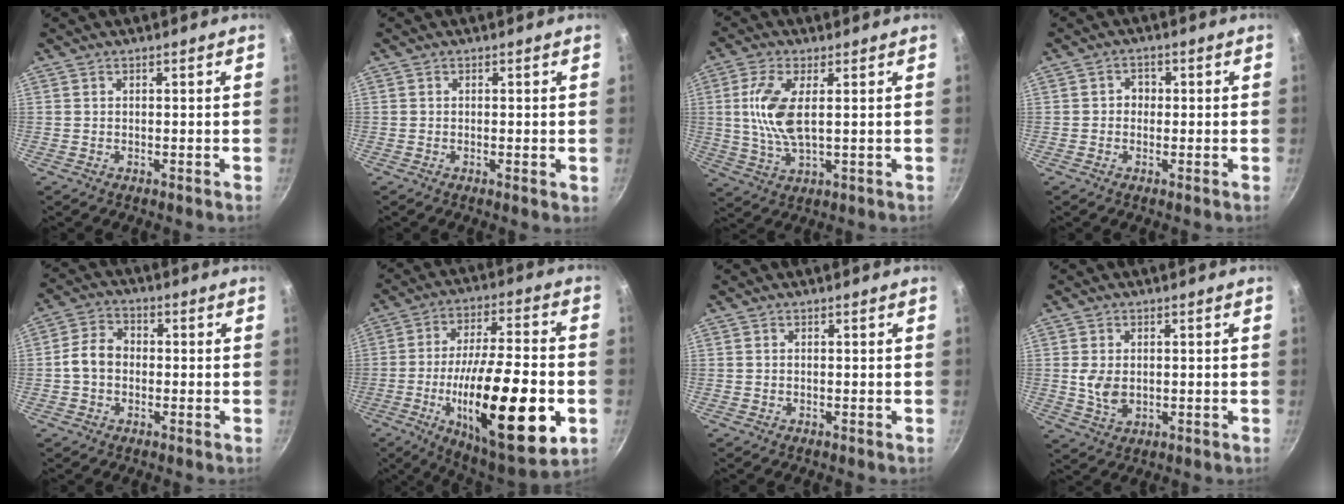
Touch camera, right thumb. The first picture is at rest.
{"total": 1.3, "force": [-0.1, 0.3, 1.2], "torque": [-0.020, -0.005, -0.002]}
{"total": 9.5, "force": [1.4, 3.7, 8.6], "torque": [-0.199, -0.006, 0.030]}
{"total": 2.3, "force": [-0.1, 2.0, 1.1], "torque": [0.001, 0.008, -0.007]}
{"total": 6.5, "force": [-0.7, 5.1, 4.0], "torque": [-0.063, 0.024, -0.024]}
{"total": 27.1, "force": [-7.1, 8.6, 24.7], "torque": [-0.406, -0.001, -0.098]}
{"total": 0.0}
{"total": 4.7, "force": [0.1, 3.2, 3.5], "torque": [-0.062, -0.005, 0.010]}